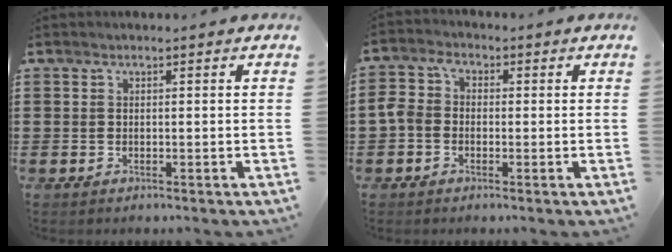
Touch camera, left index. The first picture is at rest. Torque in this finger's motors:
{"motor_torque": [1.07, 1.07, 0.26, 0.08]}